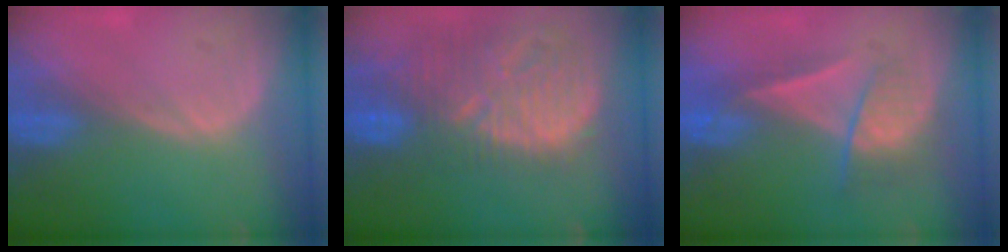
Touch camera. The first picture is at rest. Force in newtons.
{"total": 13.1, "press": 11.3, "slide": 6.6}
{"total": 7.1, "press": 6.1, "slide": 3.7}